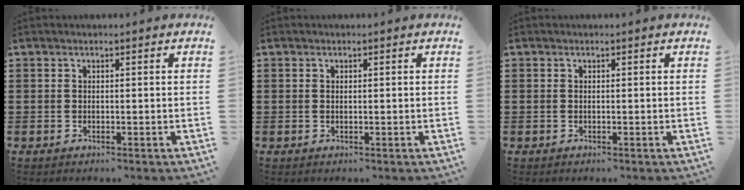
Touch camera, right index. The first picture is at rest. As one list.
[{"total": 0.0}, {"total": 0.0}]